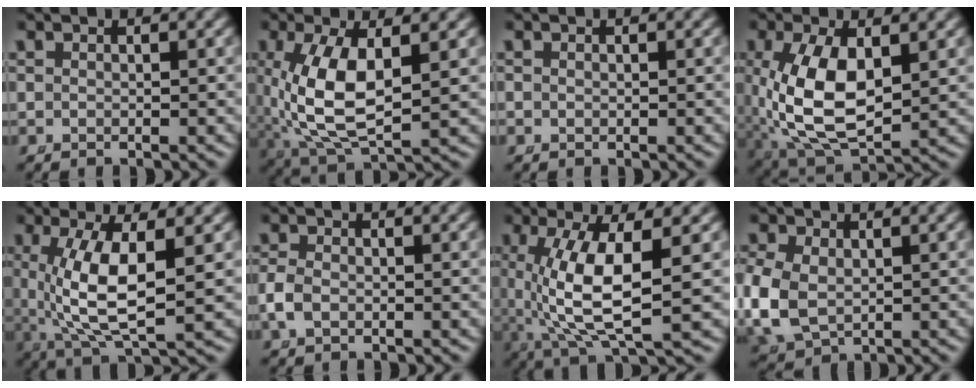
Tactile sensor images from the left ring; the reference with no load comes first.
{"total": 7.7, "force": [0.1, 3.8, 6.7], "torque": [-0.156, -0.028, 0.028]}
{"total": 0.6, "force": [-0.1, 0.6, 0.1], "torque": [-0.007, -0.008, 0.001]}
{"total": 8.5, "force": [-0.3, 4.9, 6.9], "torque": [-0.164, -0.039, 0.023]}
{"total": 7.2, "force": [0.7, 2.7, 6.7], "torque": [-0.128, -0.012, 0.027]}
{"total": 1.8, "force": [-0.7, 1.3, 1.1], "torque": [-0.038, -0.007, -0.006]}
{"total": 8.1, "force": [0.5, 2.8, 7.6], "torque": [-0.143, -0.013, 0.024]}
{"total": 6.1, "force": [-0.8, 5.1, 3.2], "torque": [-0.114, -0.038, 0.010]}